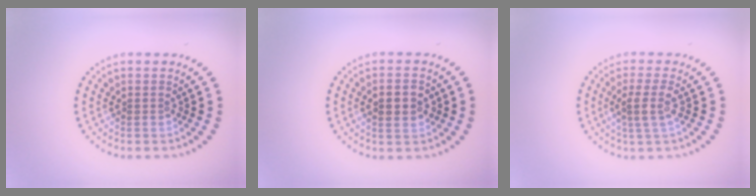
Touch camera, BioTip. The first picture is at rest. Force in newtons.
{"total": 2.8, "press": 2.8, "slide": 0.4}
{"total": 2.2, "press": 1.9, "slide": 1.2}